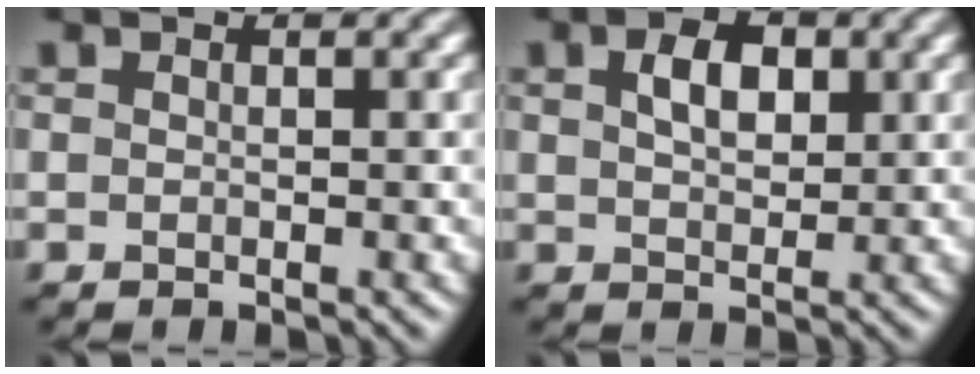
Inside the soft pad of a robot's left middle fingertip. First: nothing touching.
{"total": 3.1, "force": [1.1, 1.9, 2.3], "torque": [-0.044, 0.005, 0.020]}